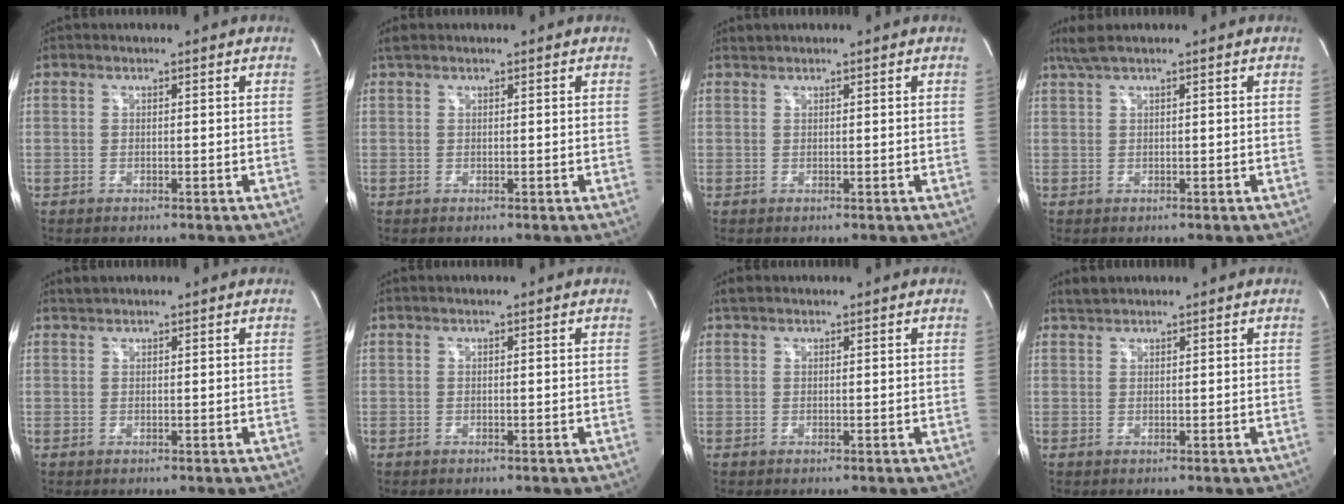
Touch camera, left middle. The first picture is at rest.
{"total": 1.2, "force": [1.0, 0.4, 0.4], "torque": [-0.014, 0.014, 0.021]}
{"total": 0.6, "force": [0.6, -0.1, -0.1], "torque": [-0.005, 0.004, 0.014]}
{"total": 2.7, "force": [1.9, -0.2, 1.8], "torque": [-0.050, 0.022, 0.044]}
{"total": 0.8, "force": [0.8, 0.0, -0.1], "torque": [-0.008, 0.005, 0.019]}
{"total": 0.0}
{"total": 1.0, "force": [0.9, 0.4, 0.3], "torque": [-0.012, 0.011, 0.018]}
{"total": 1.3, "force": [1.3, 0.0, 0.0], "torque": [-0.010, 0.007, 0.031]}